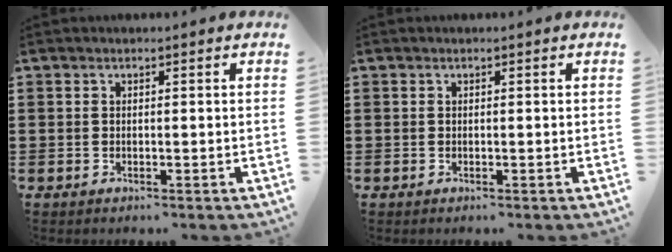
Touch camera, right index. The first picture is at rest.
{"total": 0.0}